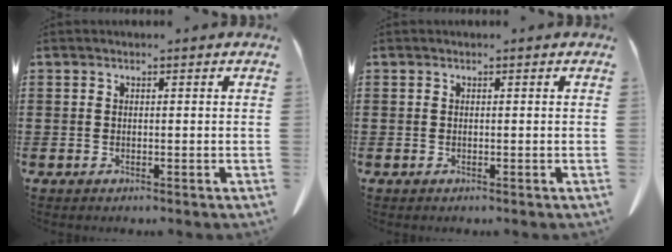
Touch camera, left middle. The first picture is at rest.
{"total": 0.0}